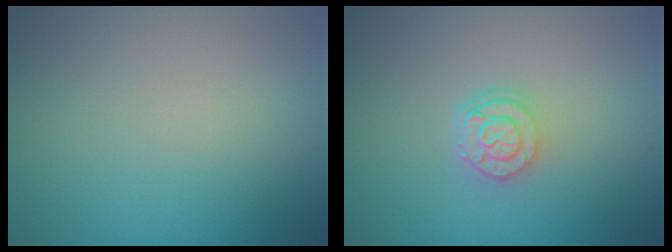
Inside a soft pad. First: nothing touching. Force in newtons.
{"total": 2.7, "press": 2.1, "slide": 1.7}